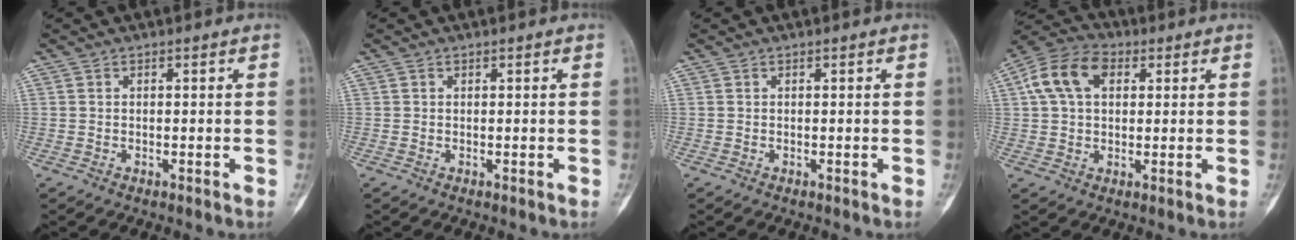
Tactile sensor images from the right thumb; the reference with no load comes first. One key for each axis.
{"total": 0.0}
{"total": 0.0}
{"total": 10.8, "fx": 3.2, "fy": 7.2, "fz": 7.4, "tx": -0.137, "ty": 0.023, "tz": 0.049}